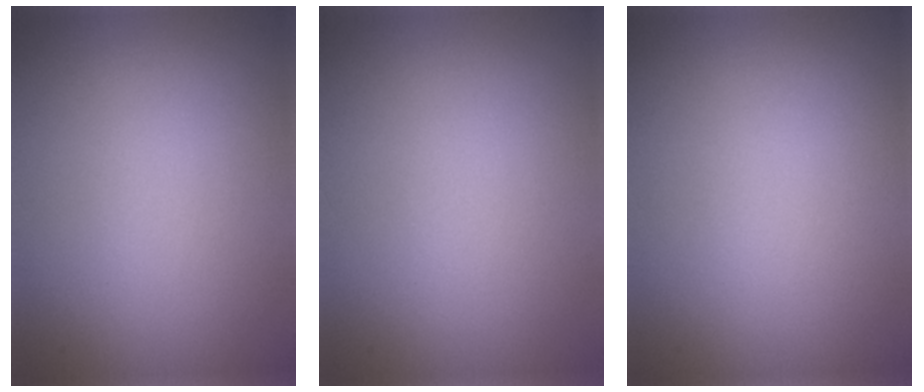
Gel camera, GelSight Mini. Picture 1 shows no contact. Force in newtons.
{"total": 0.0}
{"total": 0.0}